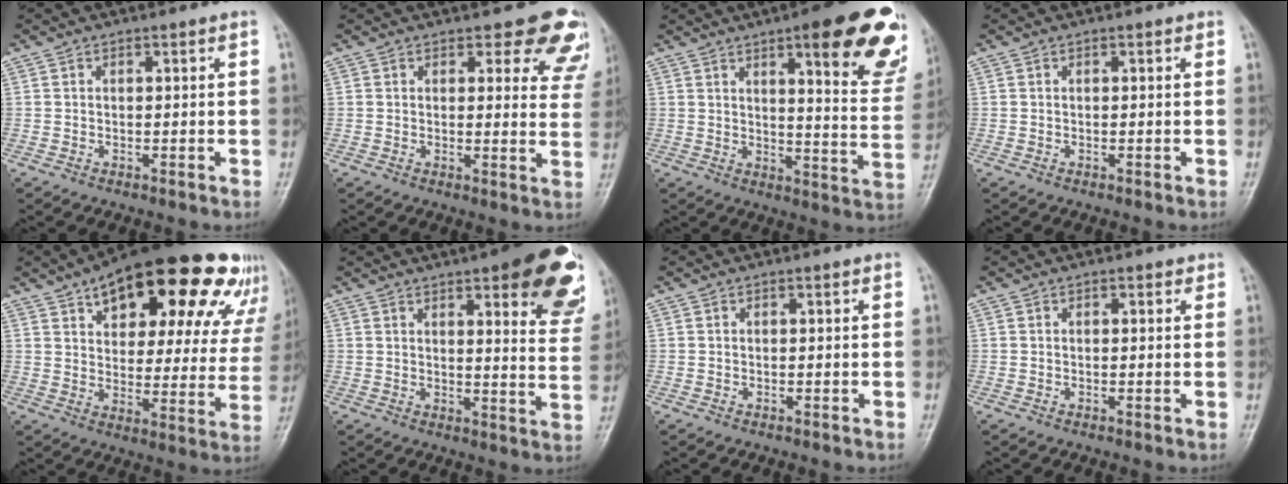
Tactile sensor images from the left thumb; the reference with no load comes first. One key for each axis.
{"total": 10.3, "fx": 8.4, "fy": 4.3, "fz": 4.0, "tx": 0.008, "ty": -0.045, "tz": 0.066}
{"total": 21.4, "fx": 11.9, "fy": 5.2, "fz": 17.0, "tx": -0.180, "ty": -0.056, "tz": 0.146}
{"total": 0.0}
{"total": 29.0, "fx": 17.2, "fy": 12.4, "fz": 19.8, "tx": -0.241, "ty": -0.017, "tz": 0.232}
{"total": 20.0, "fx": 10.8, "fy": 5.8, "fz": 15.9, "tx": -0.162, "ty": -0.040, "tz": 0.122}
{"total": 0.0}
{"total": 0.9, "fx": 0.5, "fy": 0.6, "fz": 0.5, "tx": 0.000, "ty": -0.001, "tz": 0.002}